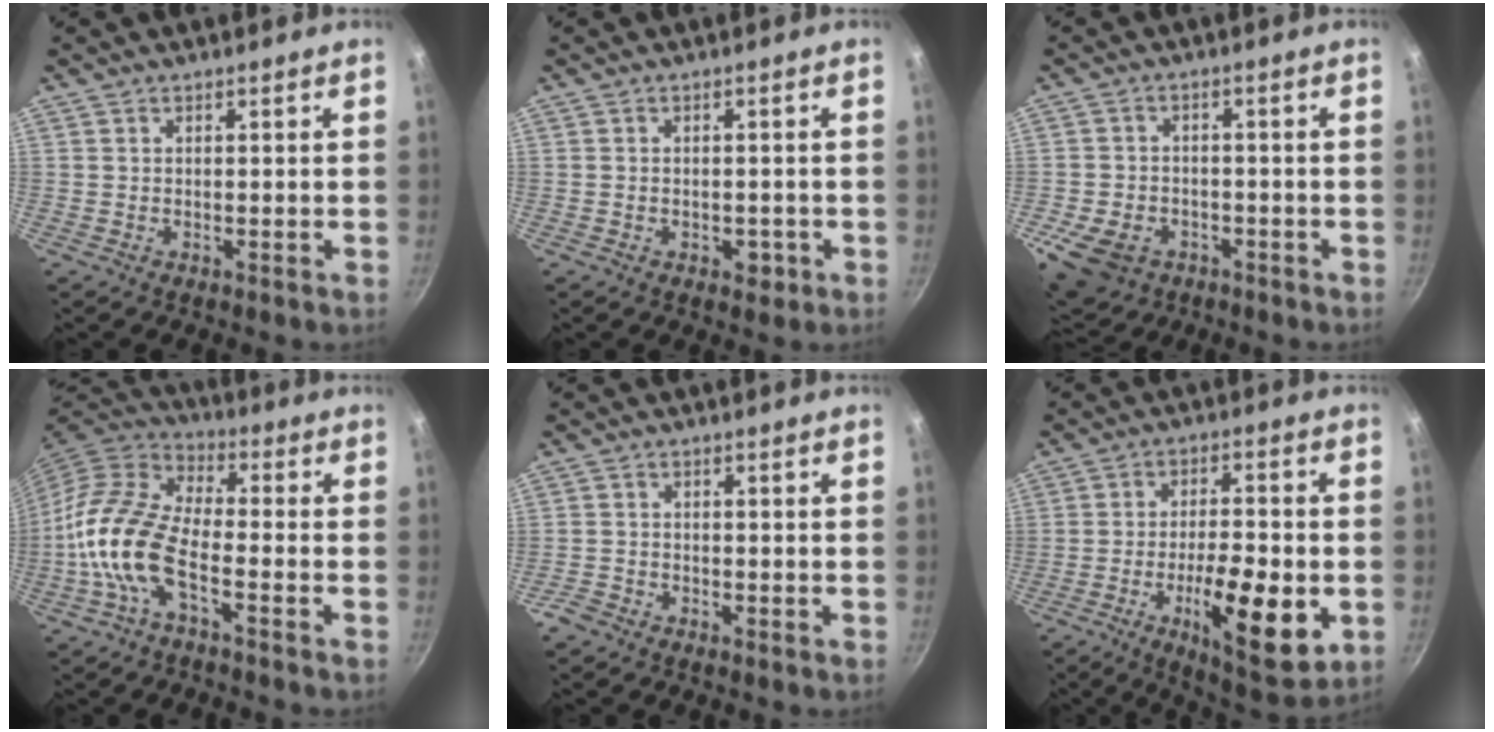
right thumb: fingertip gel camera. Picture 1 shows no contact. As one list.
[{"total": 2.7, "force": [-1.1, 1.8, 1.7], "torque": [-0.013, 0.007, -0.010]}, {"total": 10.3, "force": [-4.2, 7.7, 5.4], "torque": [-0.094, 0.020, -0.063]}, {"total": 14.1, "force": [-4.7, 6.4, 11.7], "torque": [-0.228, 0.039, -0.109]}, {"total": 2.4, "force": [-1.9, 1.4, 0.6], "torque": [-0.016, 0.017, -0.038]}, {"total": 16.7, "force": [-4.9, 5.6, 14.9], "torque": [-0.218, 0.009, -0.073]}]